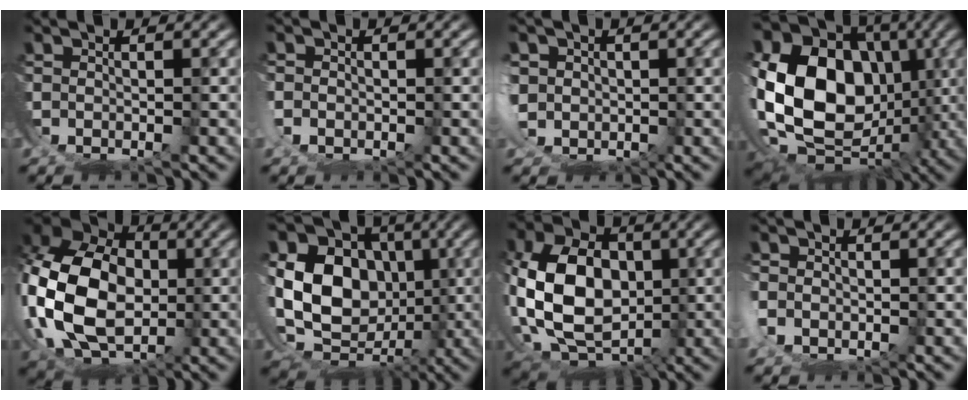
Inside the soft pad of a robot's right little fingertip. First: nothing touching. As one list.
[{"total": 1.8, "force": [-1.0, 1.3, 0.6], "torque": [-0.026, -0.013, -0.016]}, {"total": 5.1, "force": [-0.6, 4.5, 2.3], "torque": [-0.080, -0.027, -0.001]}, {"total": 21.2, "force": [-1.7, 16.1, 13.6], "torque": [-0.301, -0.079, 0.002]}, {"total": 15.0, "force": [-0.4, 11.2, 10.0], "torque": [-0.254, -0.061, 0.019]}, {"total": 16.9, "force": [-1.5, 13.3, 10.2], "torque": [-0.204, -0.067, -0.004]}, {"total": 12.8, "force": [-1.6, 9.6, 8.3], "torque": [-0.194, -0.058, -0.007]}, {"total": 2.0, "force": [-0.9, 1.6, 0.9], "torque": [-0.033, -0.009, -0.016]}]